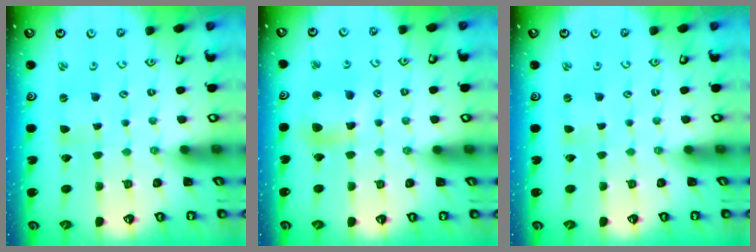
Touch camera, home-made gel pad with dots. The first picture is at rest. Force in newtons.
{"total": 10.5, "press": 10.5, "slide": 1.3}
{"total": 0.0}